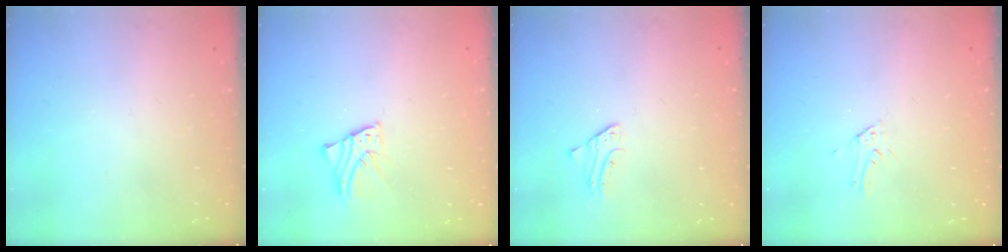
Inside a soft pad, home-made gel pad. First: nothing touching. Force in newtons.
{"total": 2.2, "press": 2.2, "slide": 0.1}
{"total": 1.8, "press": 1.8, "slide": 0.2}
{"total": 2.1, "press": 2.1, "slide": 0.2}